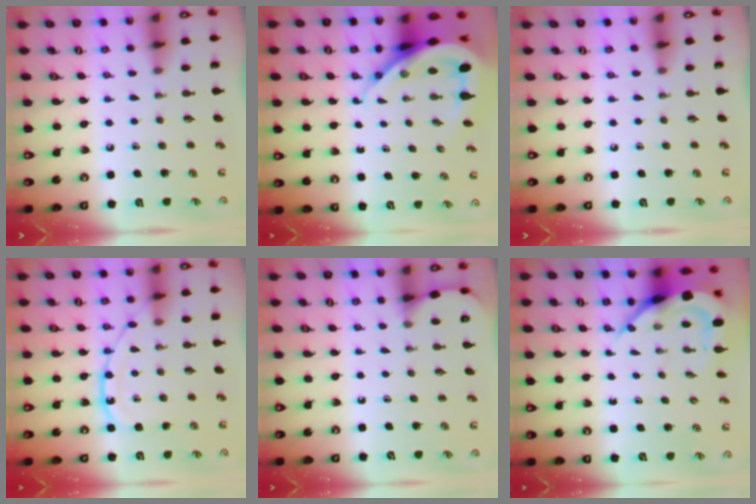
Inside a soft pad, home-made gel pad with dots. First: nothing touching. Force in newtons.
{"total": 12.9, "press": 12.9, "slide": 1.3}
{"total": 0.0}
{"total": 13.2, "press": 13.1, "slide": 1.2}
{"total": 2.5, "press": 2.5, "slide": 0.2}
{"total": 8.3, "press": 8.2, "slide": 1.0}